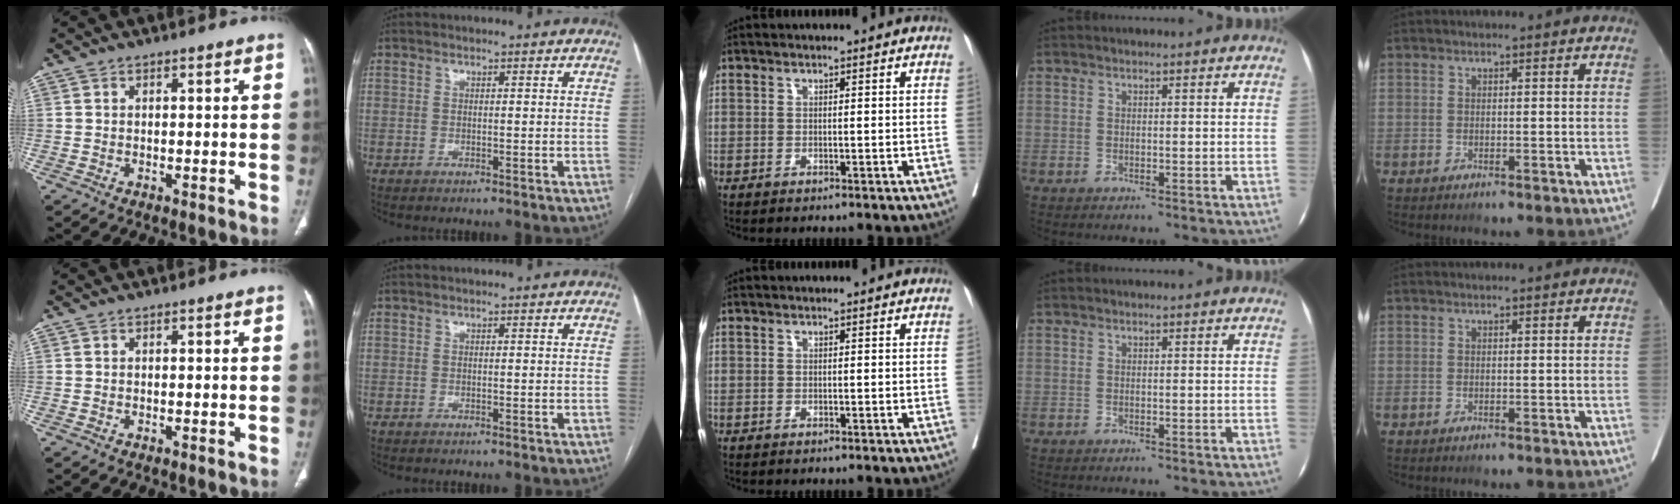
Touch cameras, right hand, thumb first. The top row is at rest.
{}